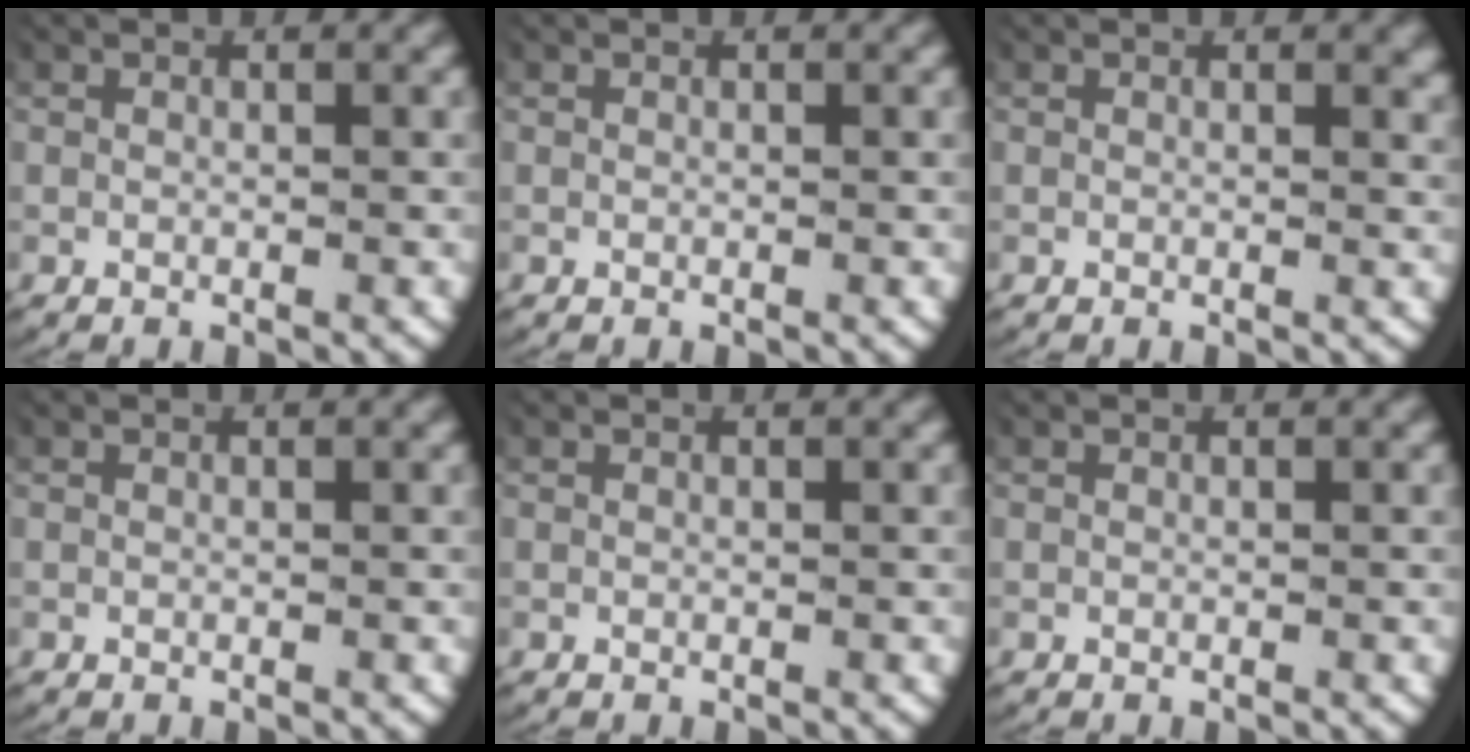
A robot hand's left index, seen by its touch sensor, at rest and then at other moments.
{"total": 0.0}
{"total": 0.7, "force": [0.6, 0.1, 0.2], "torque": [-0.005, -0.003, 0.009]}
{"total": 0.0}
{"total": 0.0}
{"total": 0.0}